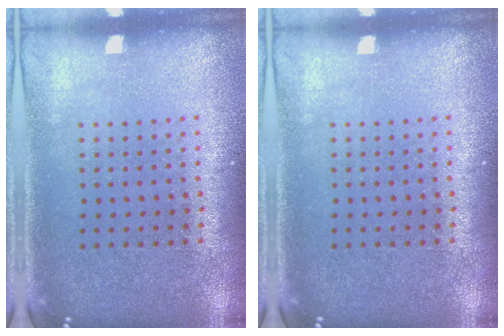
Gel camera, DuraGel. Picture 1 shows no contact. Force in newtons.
{"total": 0.0}